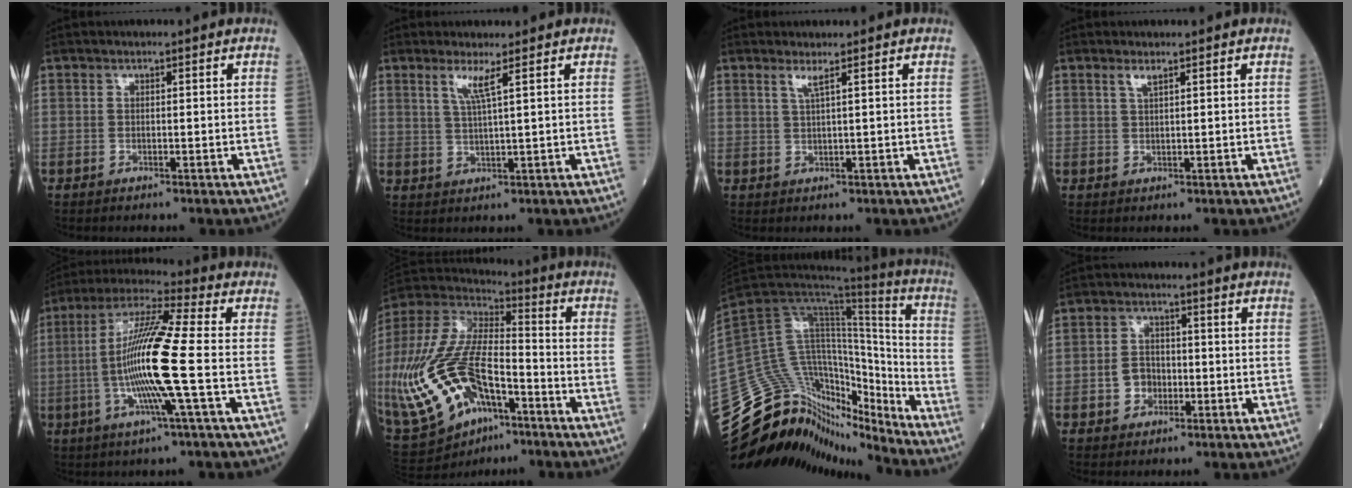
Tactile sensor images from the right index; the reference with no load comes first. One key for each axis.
{"total": 3.2, "fx": 1.7, "fy": -0.7, "fz": 2.6, "tx": -0.055, "ty": -0.007, "tz": 0.037}
{"total": 1.7, "fx": 1.0, "fy": -0.4, "fz": 1.3, "tx": -0.031, "ty": -0.006, "tz": 0.023}
{"total": 1.4, "fx": 1.0, "fy": 0.0, "fz": 1.0, "tx": -0.022, "ty": 0.000, "tz": 0.020}
{"total": 14.4, "fx": -2.4, "fy": -0.7, "fz": 14.1, "tx": -0.276, "ty": -0.001, "tz": -0.058}
{"total": 28.1, "fx": -11.0, "fy": 13.6, "fz": 22.0, "tx": -0.567, "ty": -0.027, "tz": -0.193}
{"total": 26.1, "fx": -21.7, "fy": 10.7, "fz": 9.9, "tx": -0.238, "ty": 0.052, "tz": -0.346}
{"total": 4.2, "fx": -1.3, "fy": 3.3, "fz": 2.1, "tx": -0.043, "ty": 0.012, "tz": -0.022}